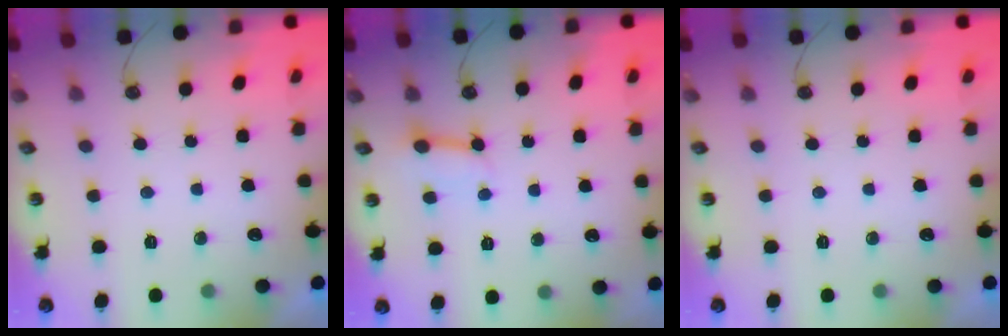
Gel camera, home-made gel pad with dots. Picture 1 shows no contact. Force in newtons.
{"total": 3.4, "press": 3.4, "slide": 0.3}
{"total": 0.0}